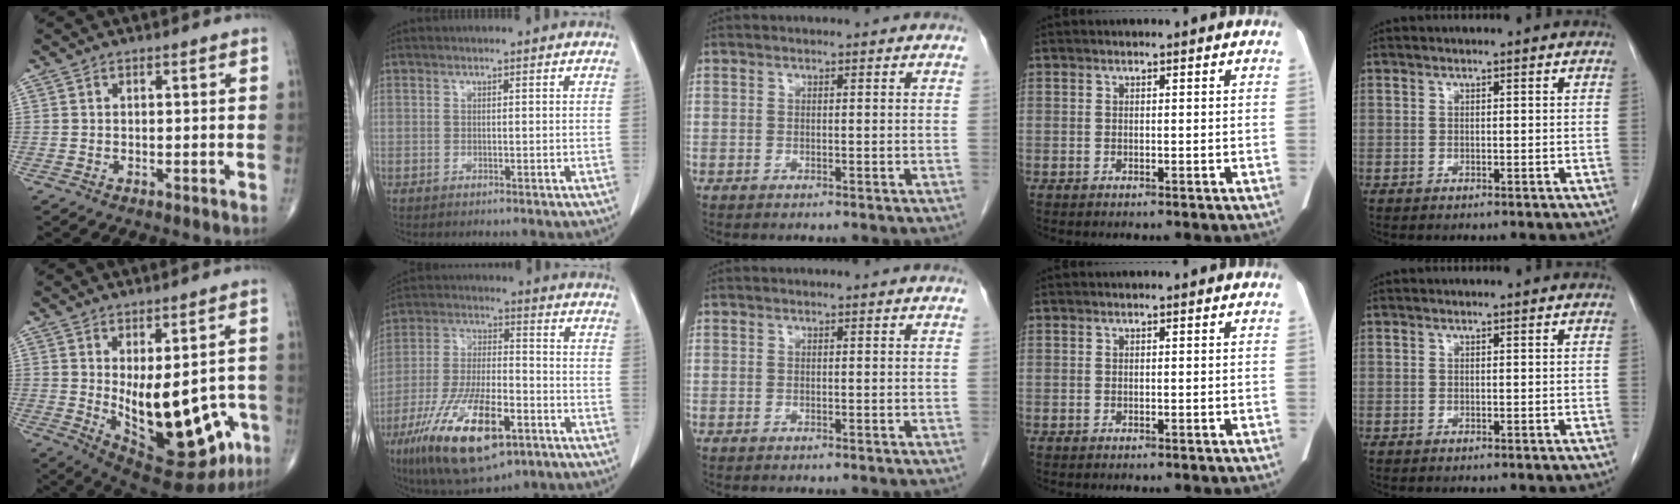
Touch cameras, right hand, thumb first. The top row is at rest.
{"thumb": {"total": 21.1, "force": [-4.3, 9.9, 18.1], "torque": [-0.212, -0.019, -0.027]}, "index": {"total": 17.8, "force": [-9.3, 5.8, 14.0], "torque": [-0.286, -0.018, -0.159]}}